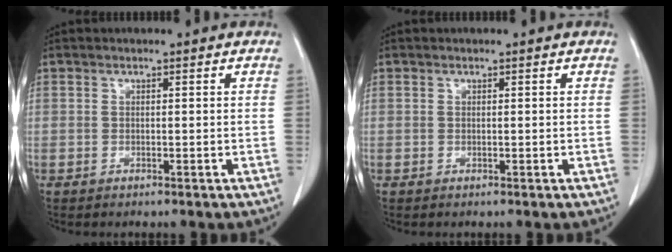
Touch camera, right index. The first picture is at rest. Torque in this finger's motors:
{"motor_torque": [0.00, 0.00, 0.00, -0.01]}